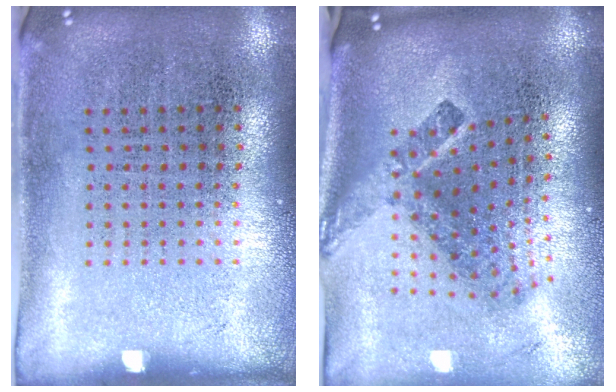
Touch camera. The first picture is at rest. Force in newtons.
{"total": 2.6, "press": 1.6, "slide": 2.1}